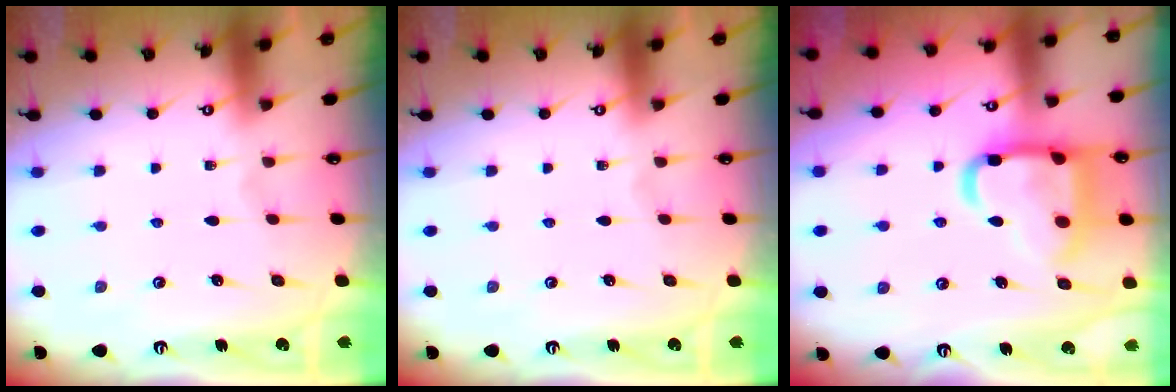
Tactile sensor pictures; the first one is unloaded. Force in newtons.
{"total": 0.0}
{"total": 19.3, "press": 19.2, "slide": 1.9}